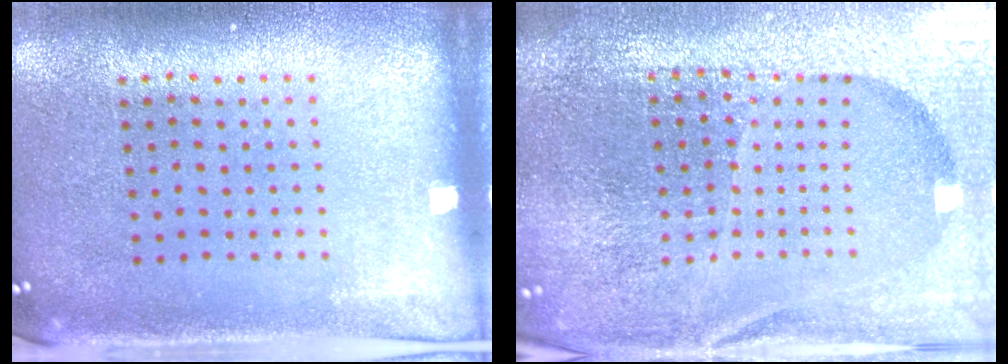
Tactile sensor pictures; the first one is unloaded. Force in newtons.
{"total": 6.6, "press": 5.7, "slide": 3.3}